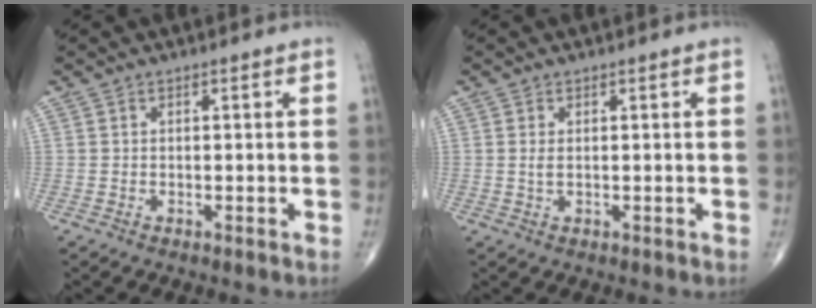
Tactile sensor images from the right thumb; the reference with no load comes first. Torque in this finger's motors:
{"motor_torque": [-0.52, 0.09, 0.20, 0.22, -0.01]}